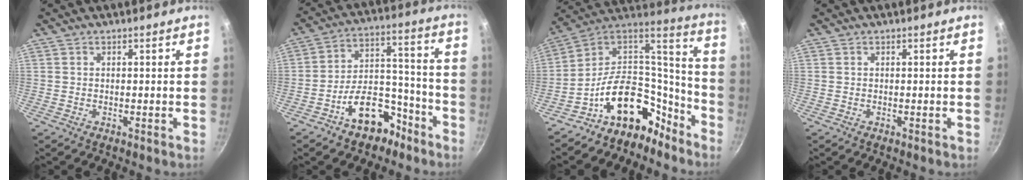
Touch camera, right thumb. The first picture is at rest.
{"total": 13.4, "force": [-8.1, 7.9, 7.2], "torque": [-0.067, 0.096, -0.115]}
{"total": 19.6, "force": [-11.5, 12.4, 10.0], "torque": [-0.096, 0.121, -0.184]}
{"total": 0.0}